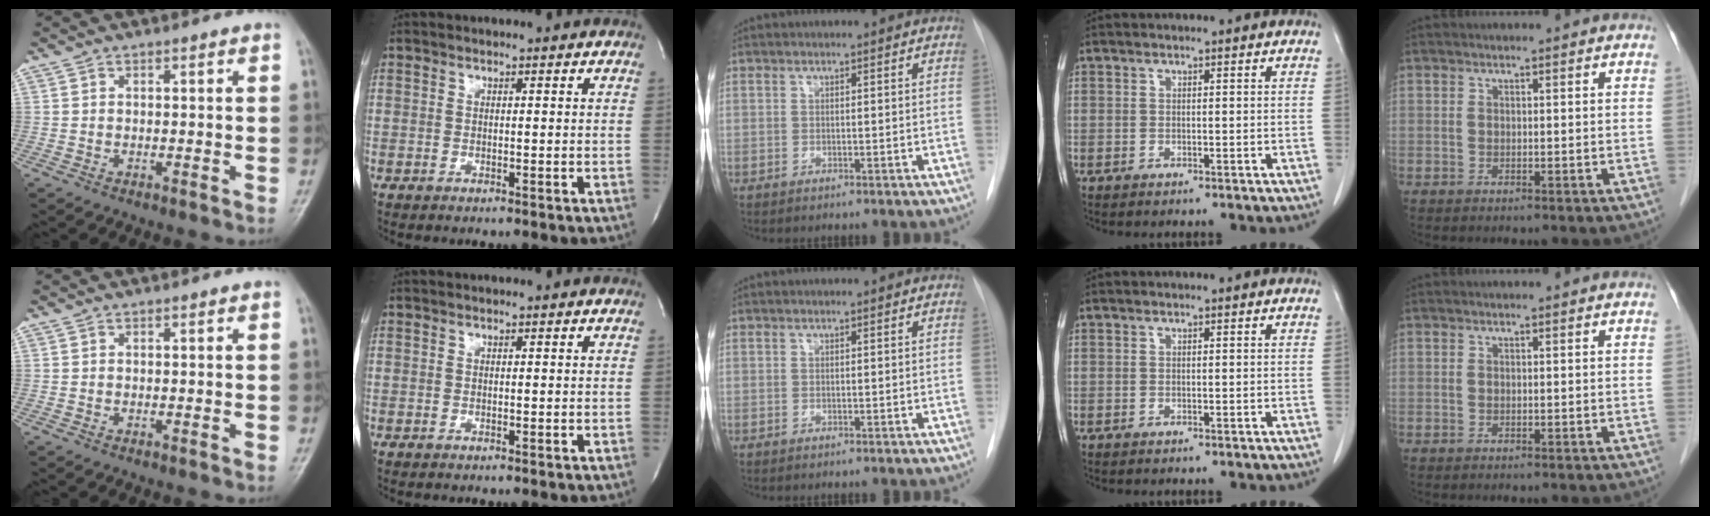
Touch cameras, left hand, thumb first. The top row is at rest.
{}